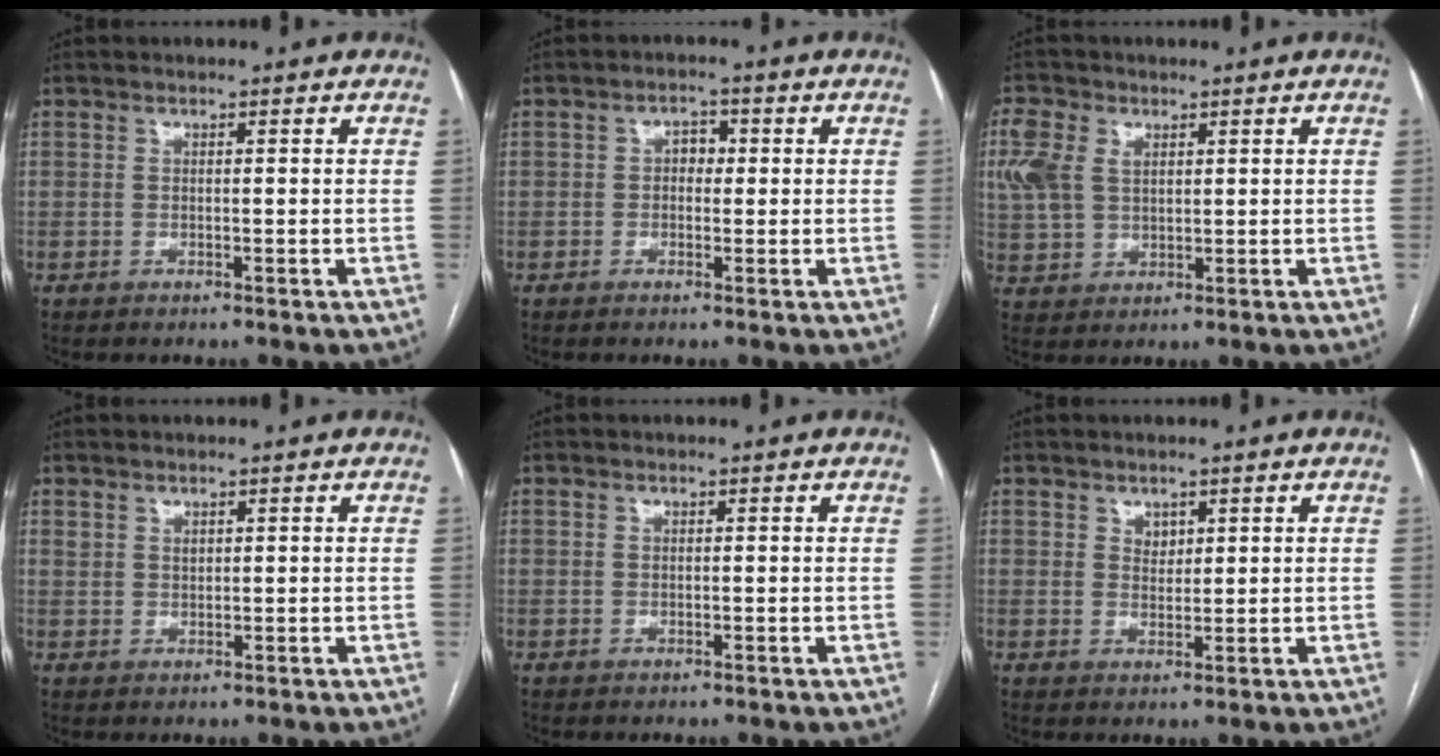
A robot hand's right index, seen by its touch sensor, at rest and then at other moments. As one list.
[{"total": 2.4, "force": [0.6, 1.7, 1.5], "torque": [-0.025, 0.011, 0.007]}, {"total": 7.4, "force": [2.9, 5.1, 4.5], "torque": [-0.129, 0.020, 0.060]}, {"total": 1.5, "force": [1.2, 0.8, 0.2], "torque": [-0.008, 0.005, 0.023]}, {"total": 0.0}, {"total": 2.0, "force": [1.1, 1.4, 0.9], "torque": [-0.014, 0.000, 0.023]}]